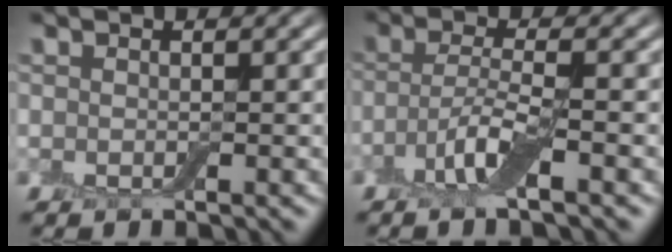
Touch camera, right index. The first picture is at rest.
{"total": 3.5, "force": [-1.7, 0.5, 3.0], "torque": [-0.063, 0.003, -0.041]}